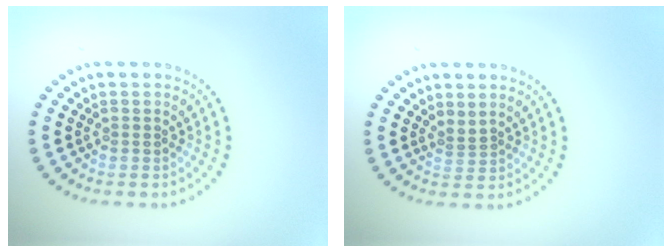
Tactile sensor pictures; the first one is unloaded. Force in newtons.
{"total": 0.9, "press": 0.3, "slide": 0.8}